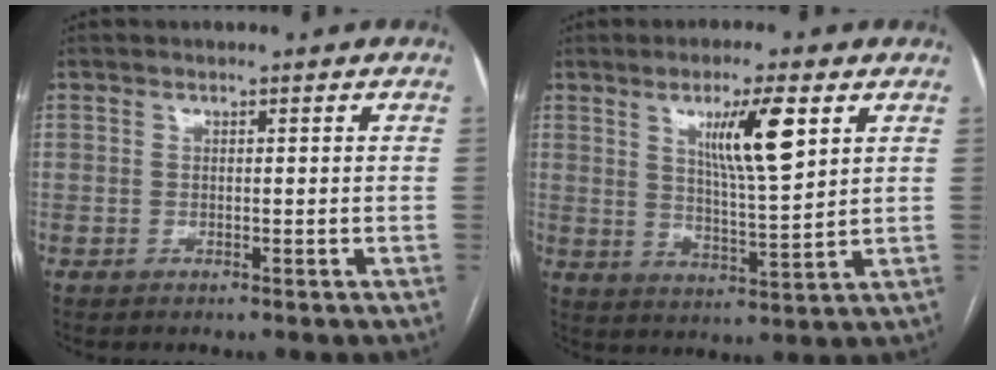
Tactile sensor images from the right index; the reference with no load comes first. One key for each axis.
{"total": 9.5, "fx": 4.1, "fy": 0.8, "fz": 8.5, "tx": -0.148, "ty": -0.005, "tz": 0.071}